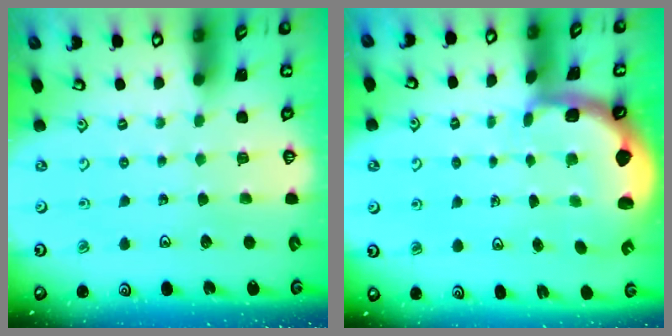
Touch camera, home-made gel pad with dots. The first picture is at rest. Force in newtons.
{"total": 2.4, "press": 2.0, "slide": 1.2}